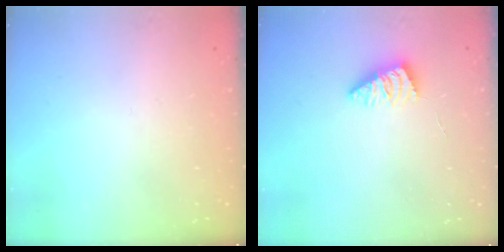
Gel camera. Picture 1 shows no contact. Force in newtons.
{"total": 2.9, "press": 2.8, "slide": 0.6}